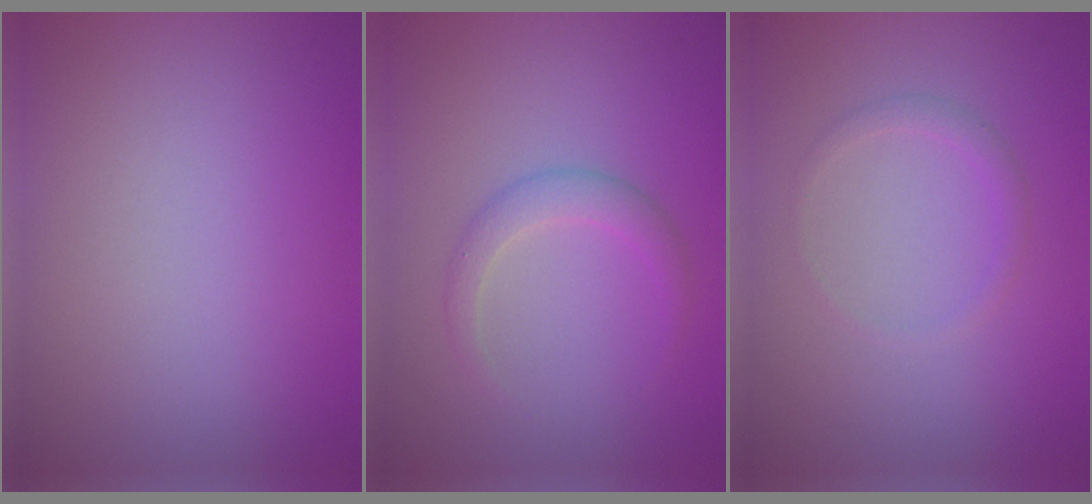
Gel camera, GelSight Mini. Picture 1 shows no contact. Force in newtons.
{"total": 1.9, "press": 1.9, "slide": 0.1}
{"total": 1.1, "press": 1.1, "slide": 0.1}